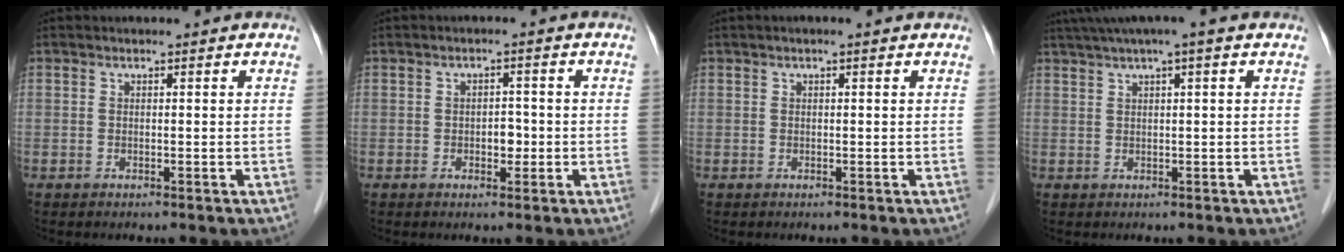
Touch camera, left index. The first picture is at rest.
{"total": 2.2, "force": [-0.6, 1.4, 1.6], "torque": [-0.020, 0.005, -0.006]}
{"total": 0.9, "force": [0.5, 0.1, 0.7], "torque": [-0.015, 0.012, 0.005]}
{"total": 6.3, "force": [4.2, -0.3, 4.7], "torque": [-0.080, 0.037, 0.070]}